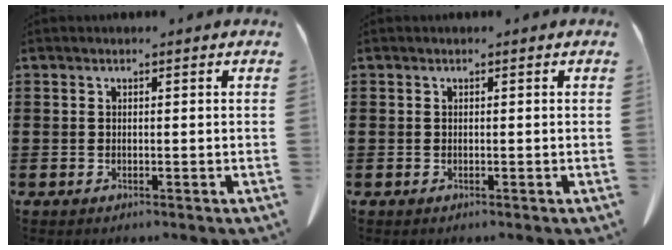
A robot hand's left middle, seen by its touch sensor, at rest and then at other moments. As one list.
[{"total": 0.0}]